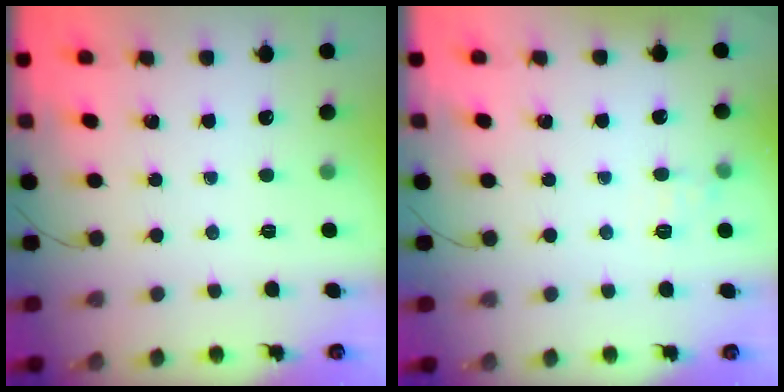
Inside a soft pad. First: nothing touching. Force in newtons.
{"total": 6.7, "press": 6.5, "slide": 1.7}